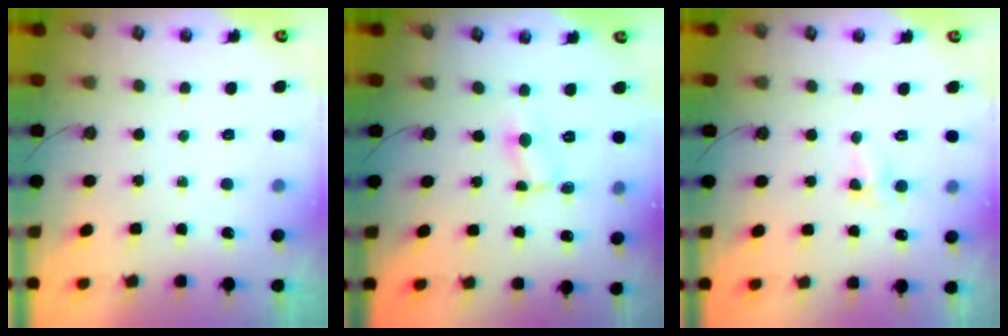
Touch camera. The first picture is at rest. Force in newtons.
{"total": 1.2, "press": 1.2, "slide": 0.2}
{"total": 5.3, "press": 5.3, "slide": 0.6}